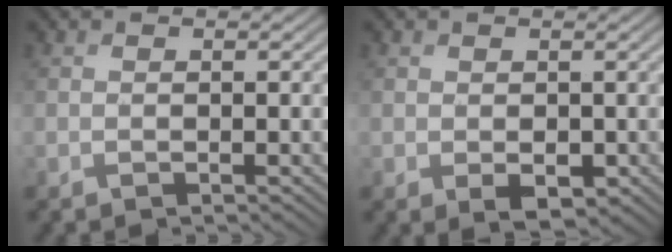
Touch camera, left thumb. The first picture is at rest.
{"total": 2.3, "force": [-0.4, 1.5, 1.7], "torque": [-0.033, -0.010, -0.002]}